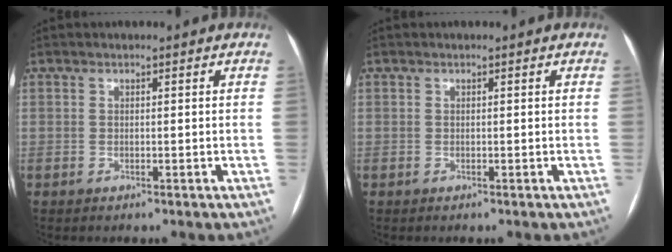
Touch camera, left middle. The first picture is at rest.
{"total": 0.0}